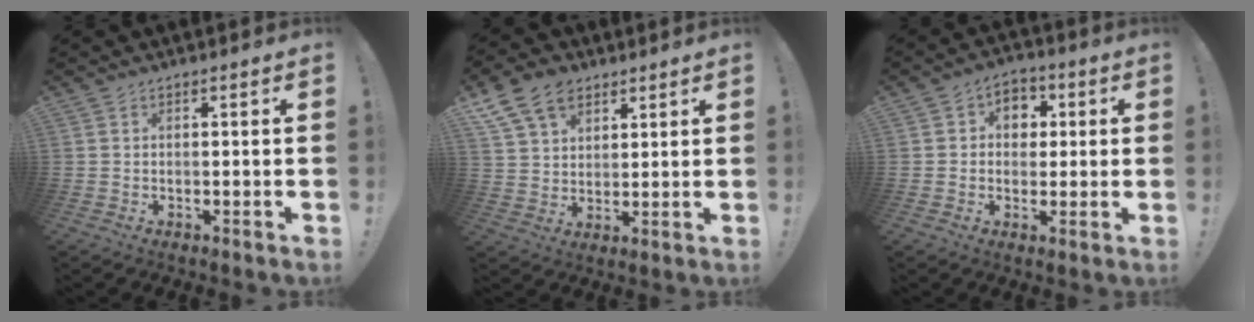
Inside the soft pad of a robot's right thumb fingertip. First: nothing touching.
{"total": 11.9, "force": [7.1, 8.1, 5.0], "torque": [-0.085, -0.034, 0.140]}
{"total": 7.2, "force": [1.1, 6.3, 3.2], "torque": [-0.036, 0.002, 0.022]}